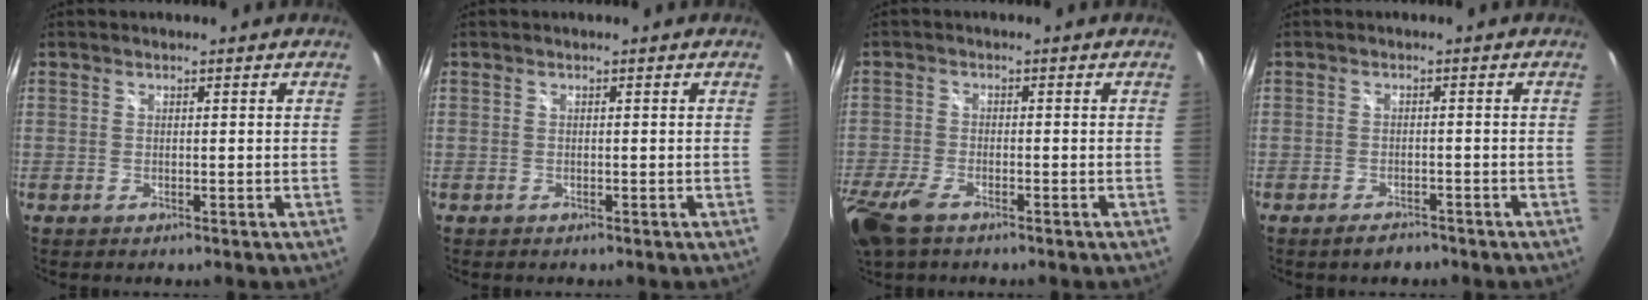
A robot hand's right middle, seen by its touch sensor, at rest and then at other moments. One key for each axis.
{"total": 0.0}
{"total": 8.4, "fx": -5.5, "fy": 3.5, "fz": 5.3, "tx": -0.145, "ty": -0.026, "tz": -0.108}
{"total": 2.8, "fx": -2.3, "fy": 1.1, "fz": 1.2, "tx": -0.027, "ty": -0.003, "tz": -0.035}